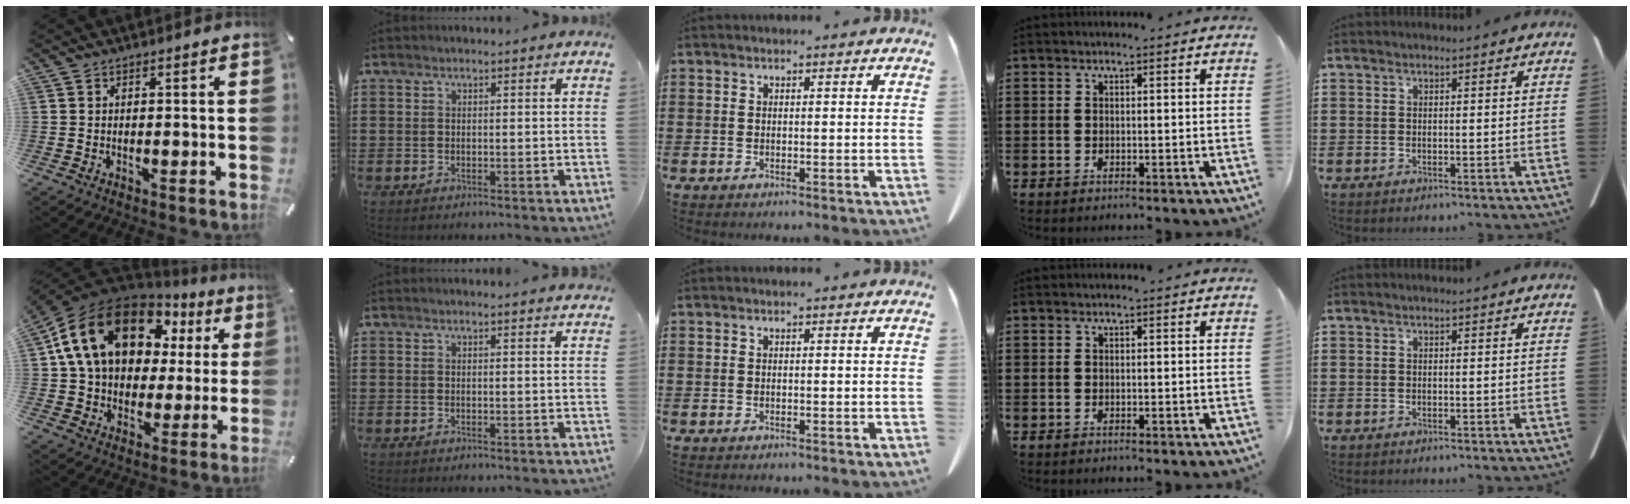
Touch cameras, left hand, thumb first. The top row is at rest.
{"thumb": {"total": 19.9, "force": [8.0, 14.3, 11.4], "torque": [-0.228, -0.021, 0.148]}, "index": {"total": 1.1, "force": [1.0, -0.1, 0.4], "torque": [-0.009, 0.000, 0.019]}}